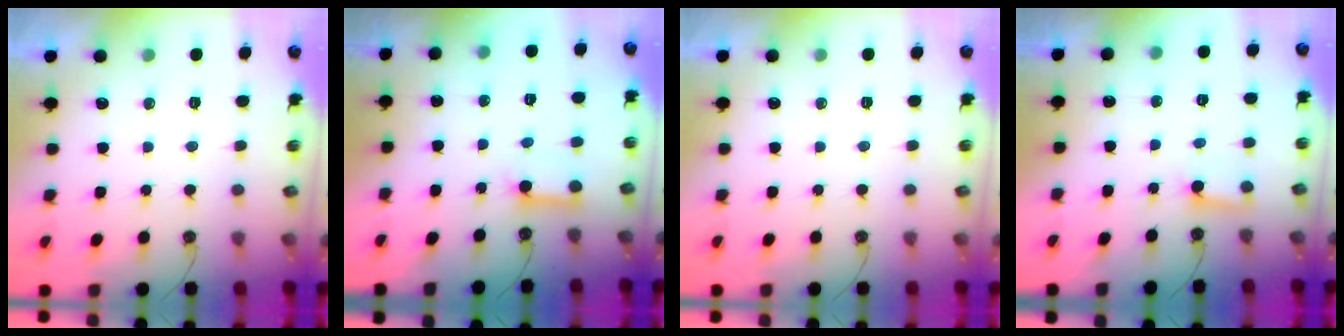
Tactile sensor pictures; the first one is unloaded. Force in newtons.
{"total": 6.0, "press": 5.9, "slide": 0.6}
{"total": 0.0}
{"total": 2.6, "press": 2.6, "slide": 0.3}